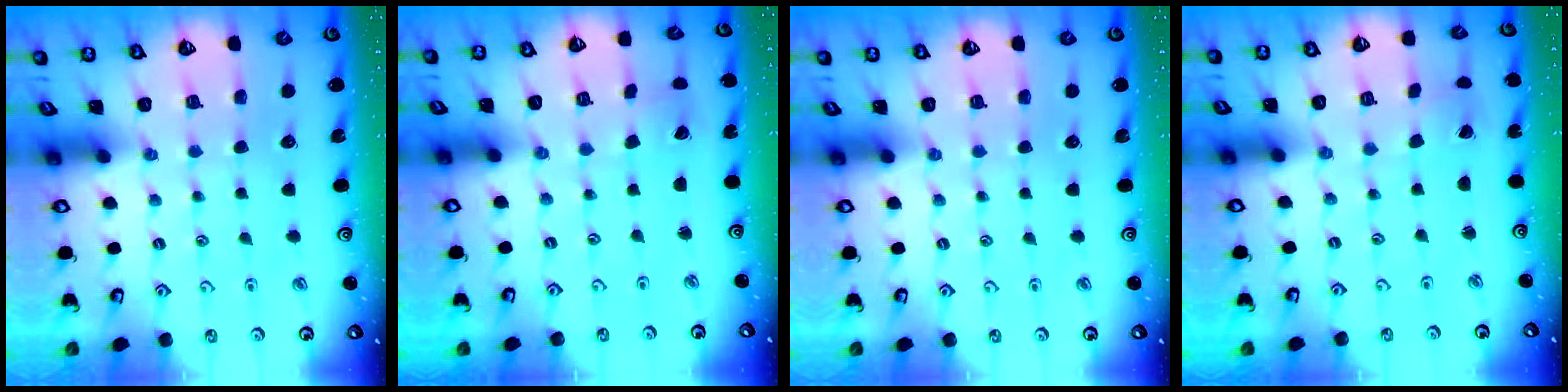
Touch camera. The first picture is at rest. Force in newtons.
{"total": 2.1, "press": 2.1, "slide": 0.2}
{"total": 0.0}
{"total": 0.7, "press": 0.7, "slide": 0.0}